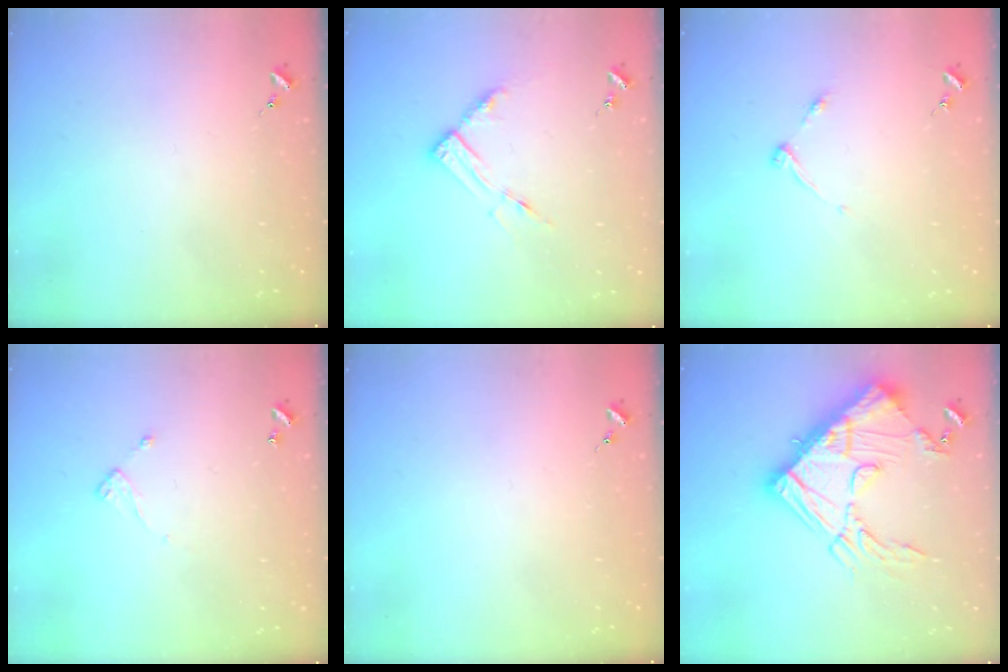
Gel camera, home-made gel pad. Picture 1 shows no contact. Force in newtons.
{"total": 9.3, "press": 9.2, "slide": 1.0}
{"total": 4.5, "press": 4.4, "slide": 0.6}
{"total": 5.8, "press": 5.8, "slide": 0.5}
{"total": 0.0}
{"total": 24.8, "press": 24.7, "slide": 2.3}